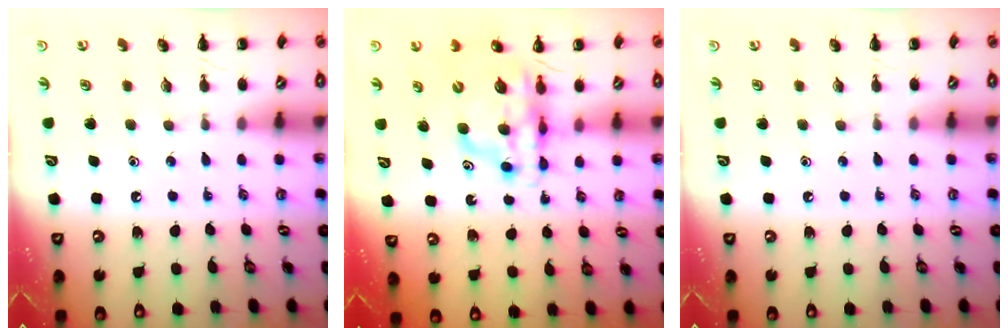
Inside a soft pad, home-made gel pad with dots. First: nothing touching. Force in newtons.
{"total": 12.6, "press": 12.1, "slide": 3.4}
{"total": 0.0}